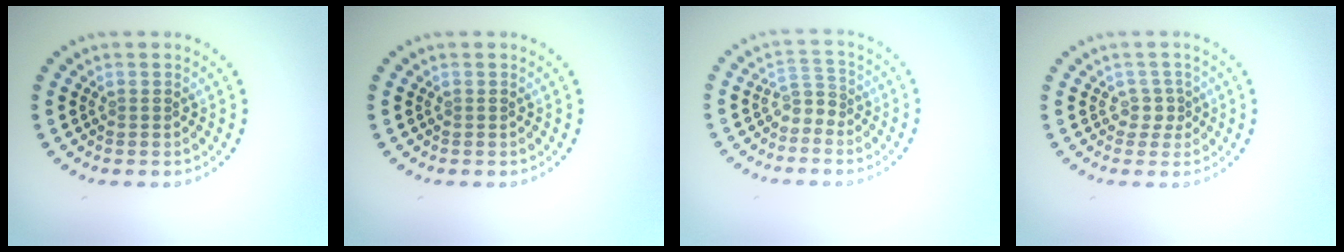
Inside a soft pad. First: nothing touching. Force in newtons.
{"total": 0.0}
{"total": 1.8, "press": 1.2, "slide": 1.3}
{"total": 1.4, "press": 1.0, "slide": 1.0}